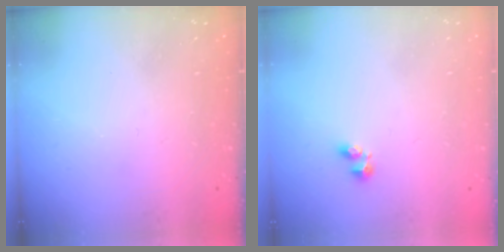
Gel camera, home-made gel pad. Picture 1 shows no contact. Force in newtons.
{"total": 1.9, "press": 1.8, "slide": 0.5}